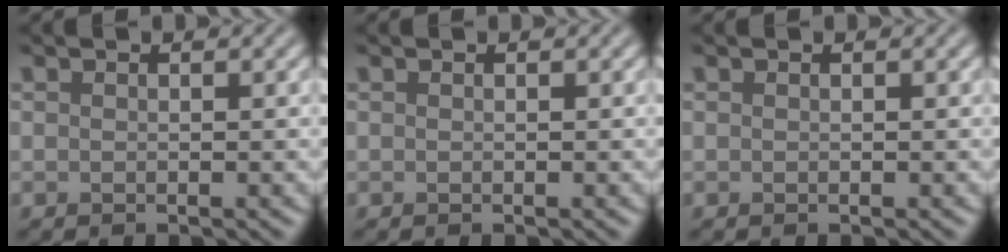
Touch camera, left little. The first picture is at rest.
{"total": 0.0}
{"total": 0.0}